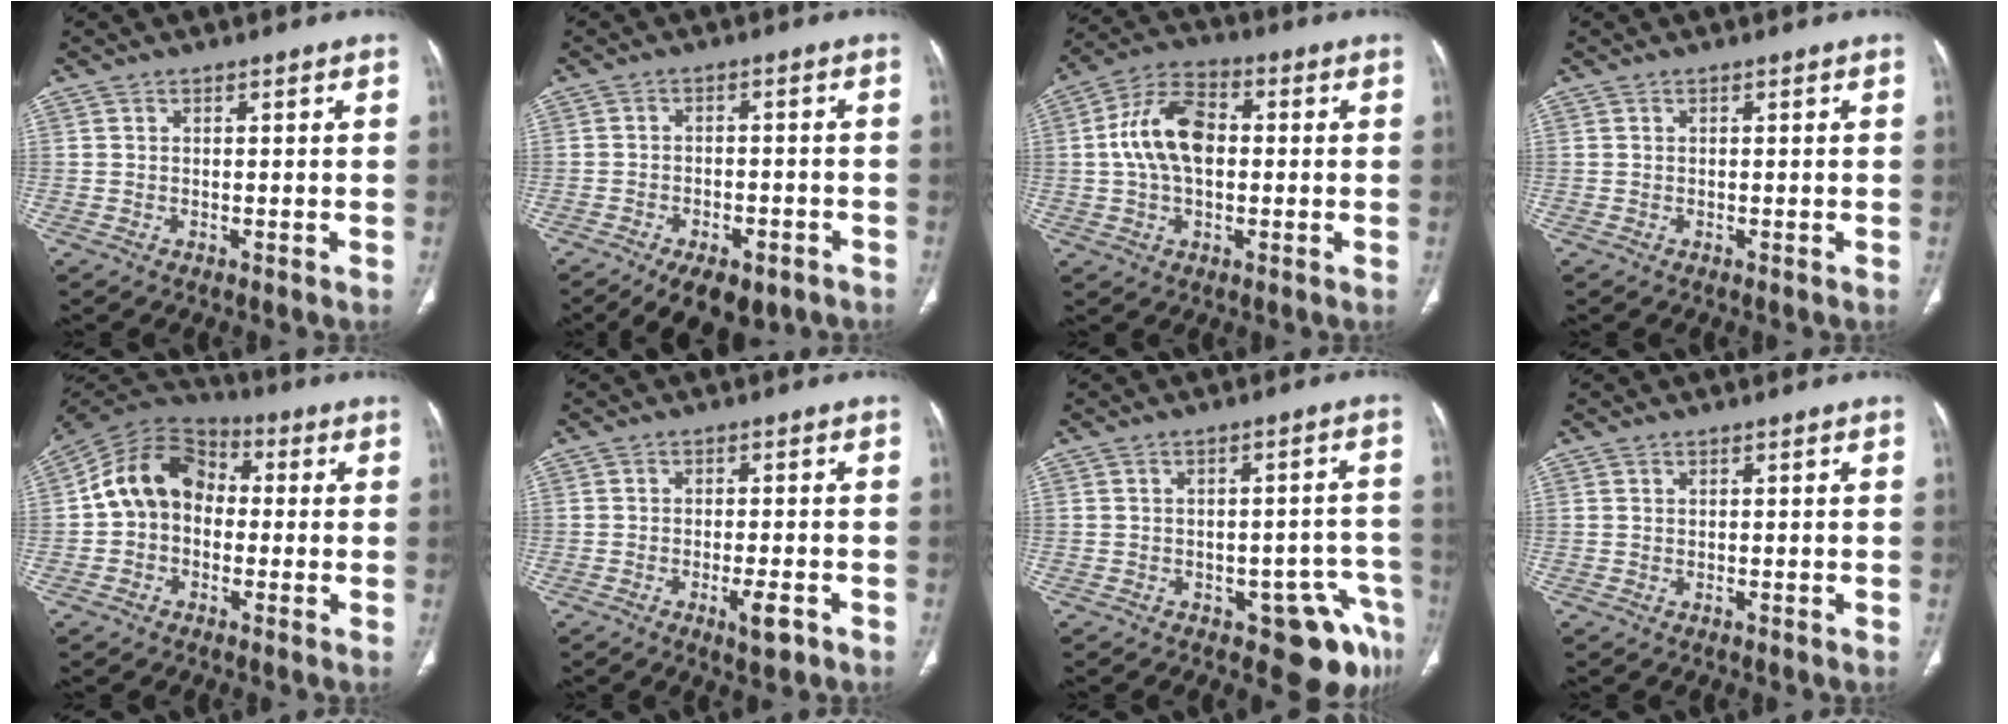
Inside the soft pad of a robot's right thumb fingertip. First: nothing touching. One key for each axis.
{"total": 11.3, "fx": -7.4, "fy": 5.7, "fz": 6.2, "tx": -0.077, "ty": 0.027, "tz": -0.103}
{"total": 12.1, "fx": 0.8, "fy": 7.4, "fz": 9.5, "tx": -0.179, "ty": 0.026, "tz": 0.007}
{"total": 0.0}
{"total": 12.4, "fx": -0.1, "fy": 9.8, "fz": 7.6, "tx": -0.116, "ty": 0.040, "tz": -0.020}
{"total": 4.1, "fx": -2.1, "fy": 1.3, "fz": 3.3, "tx": -0.049, "ty": 0.005, "tz": -0.030}
{"total": 9.2, "fx": -5.4, "fy": 4.5, "fz": 6.0, "tx": -0.033, "ty": 0.034, "tz": -0.065}
{"total": 0.0}